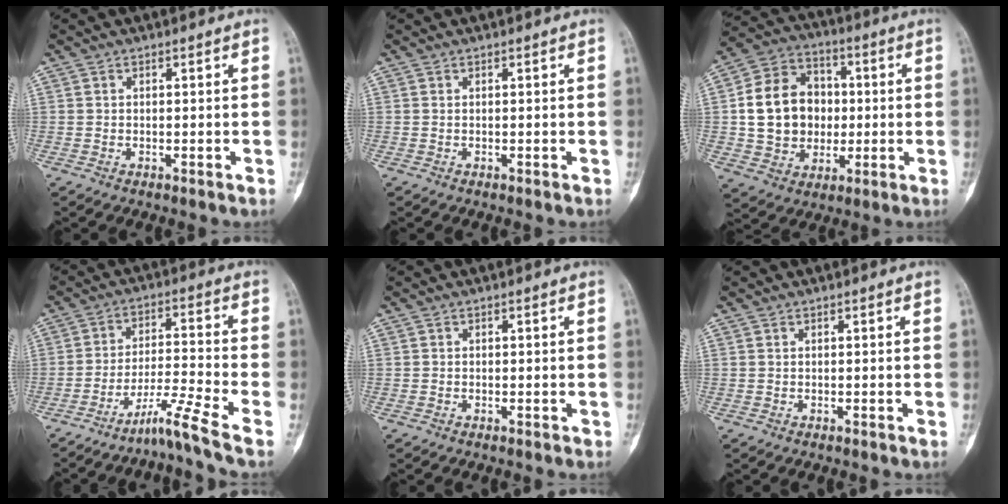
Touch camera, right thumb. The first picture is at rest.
{"total": 0.0}
{"total": 16.1, "force": [0.6, 13.4, 9.0], "torque": [-0.127, 0.025, 0.016]}
{"total": 8.0, "force": [-6.1, -2.1, 4.8], "torque": [-0.106, 0.043, -0.113]}
{"total": 0.0}
{"total": 0.0}